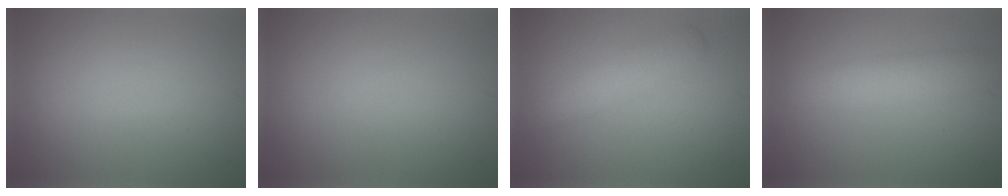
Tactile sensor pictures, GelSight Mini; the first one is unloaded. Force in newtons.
{"total": 0.0}
{"total": 2.8, "press": 2.8, "slide": 0.1}
{"total": 4.2, "press": 4.2, "slide": 0.3}